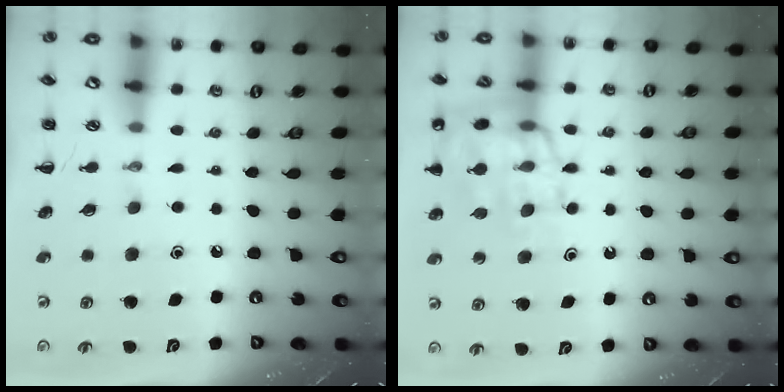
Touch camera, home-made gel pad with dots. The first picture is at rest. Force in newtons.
{"total": 19.3, "press": 19.1, "slide": 2.7}